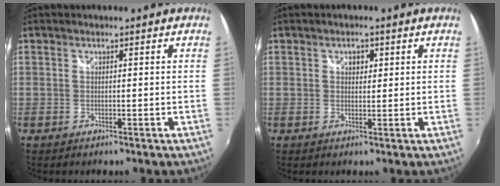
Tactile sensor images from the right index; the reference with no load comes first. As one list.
[{"total": 1.8, "force": [0.7, 1.4, 1.0], "torque": [-0.012, 0.006, 0.010]}]